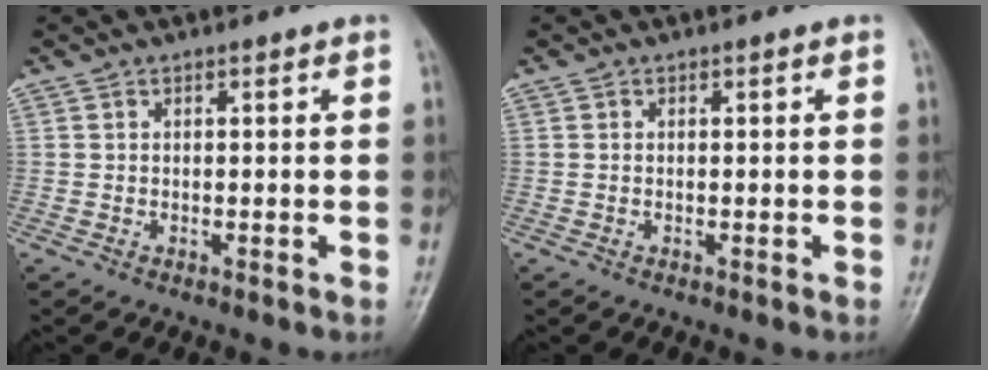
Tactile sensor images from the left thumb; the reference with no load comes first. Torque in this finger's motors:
{"motor_torque": [0.00, 0.02, -0.09, -0.09, 0.00]}